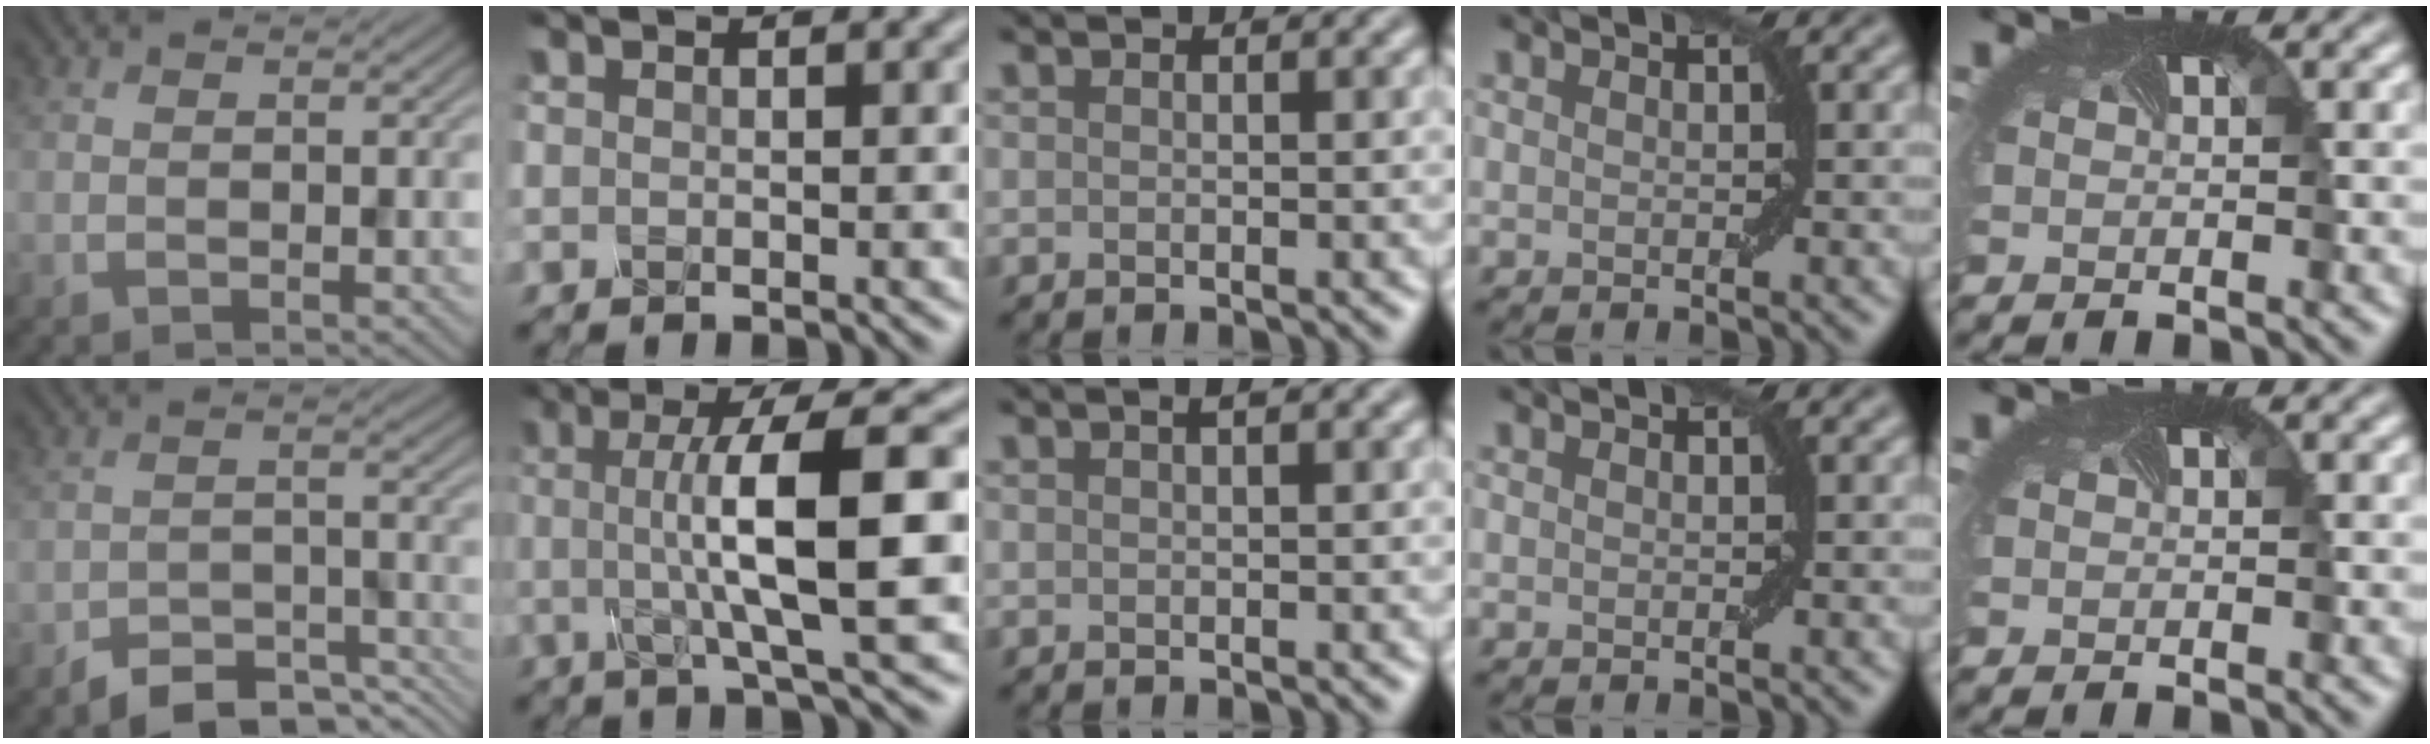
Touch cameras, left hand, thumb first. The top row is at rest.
{"thumb": {"total": 6.4, "force": [-5.1, 2.5, 2.8], "torque": [-0.040, -0.004, -0.088]}, "index": {"total": 9.9, "force": [0.3, 2.2, 9.7], "torque": [-0.128, 0.004, 0.004]}, "middle": {"total": 0.7, "force": [0.4, 0.1, 0.6], "torque": [-0.008, 0.005, 0.006]}}